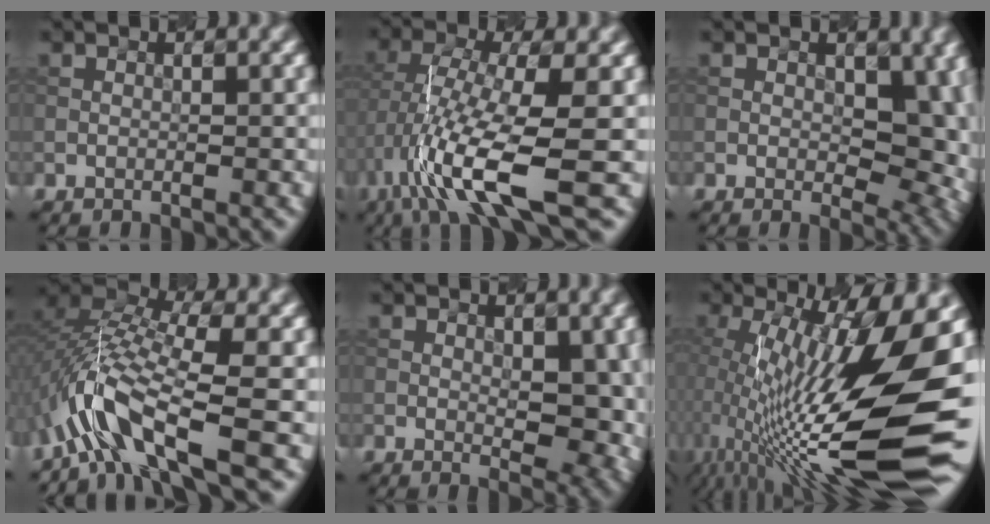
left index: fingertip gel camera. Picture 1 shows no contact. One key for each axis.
{"total": 9.6, "fx": -3.4, "fy": 2.4, "fz": 8.7, "tx": -0.175, "ty": -0.005, "tz": -0.065}
{"total": 8.6, "fx": 0.8, "fy": 5.3, "fz": 6.7, "tx": -0.066, "ty": -0.009, "tz": 0.012}
{"total": 8.3, "fx": -3.8, "fy": 2.3, "fz": 7.0, "tx": -0.138, "ty": 0.014, "tz": -0.084}
{"total": 5.6, "fx": 0.5, "fy": 2.9, "fz": 4.8, "tx": -0.069, "ty": -0.010, "tz": 0.015}
{"total": 18.1, "fx": -0.9, "fy": 5.2, "fz": 17.3, "tx": -0.283, "ty": -0.001, "tz": -0.016}